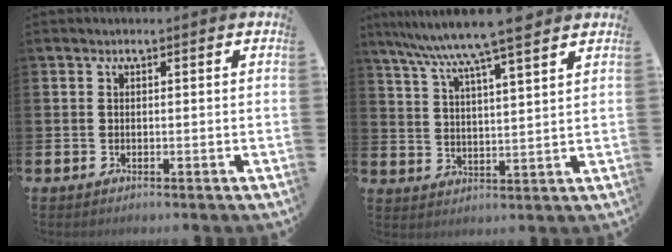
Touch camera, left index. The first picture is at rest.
{"total": 9.4, "force": [8.3, 0.2, 4.5], "torque": [-0.104, -0.038, 0.145]}